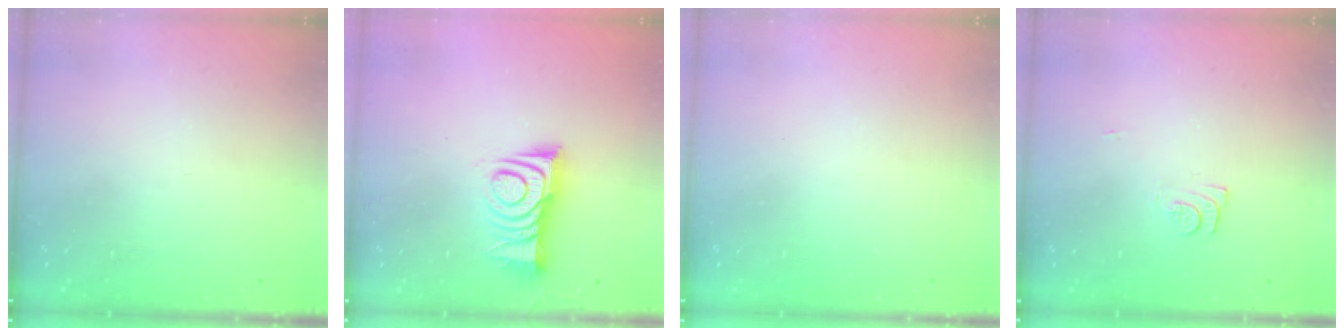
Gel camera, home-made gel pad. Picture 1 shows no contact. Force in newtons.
{"total": 11.2, "press": 11.2, "slide": 0.5}
{"total": 0.0}
{"total": 7.0, "press": 7.0, "slide": 0.6}